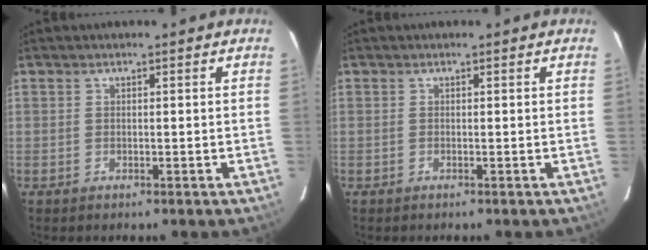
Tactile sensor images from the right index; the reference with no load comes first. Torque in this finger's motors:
{"motor_torque": [0.01, -0.05, 0.03, 0.01]}